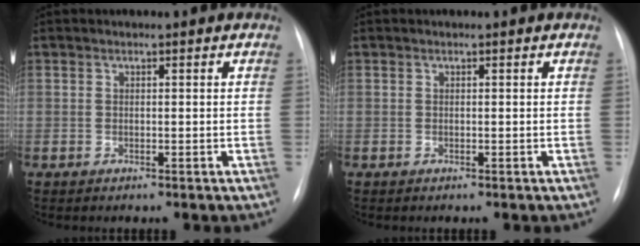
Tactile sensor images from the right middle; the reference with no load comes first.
{"total": 0.0}